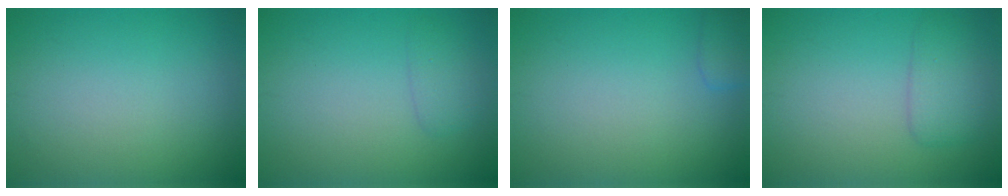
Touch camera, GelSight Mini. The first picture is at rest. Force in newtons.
{"total": 1.4, "press": 1.4, "slide": 0.1}
{"total": 1.5, "press": 1.5, "slide": 0.1}
{"total": 2.6, "press": 2.6, "slide": 0.0}